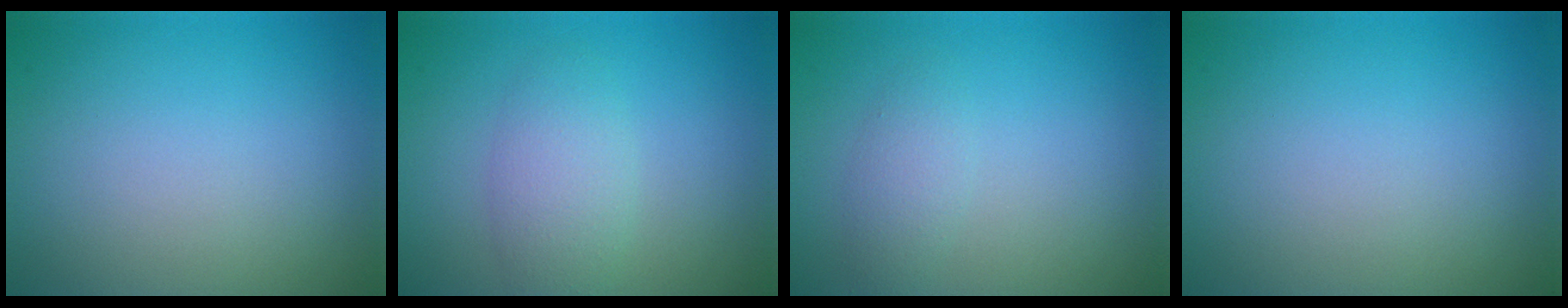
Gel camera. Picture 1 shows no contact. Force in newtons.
{"total": 2.9, "press": 2.9, "slide": 0.1}
{"total": 1.6, "press": 1.6, "slide": 0.0}
{"total": 0.0}